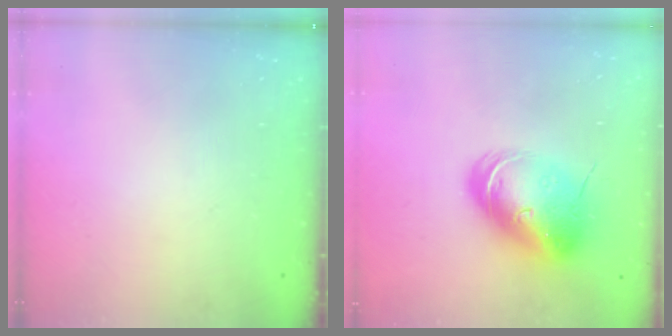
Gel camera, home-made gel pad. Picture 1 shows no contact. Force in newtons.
{"total": 17.8, "press": 17.5, "slide": 3.2}